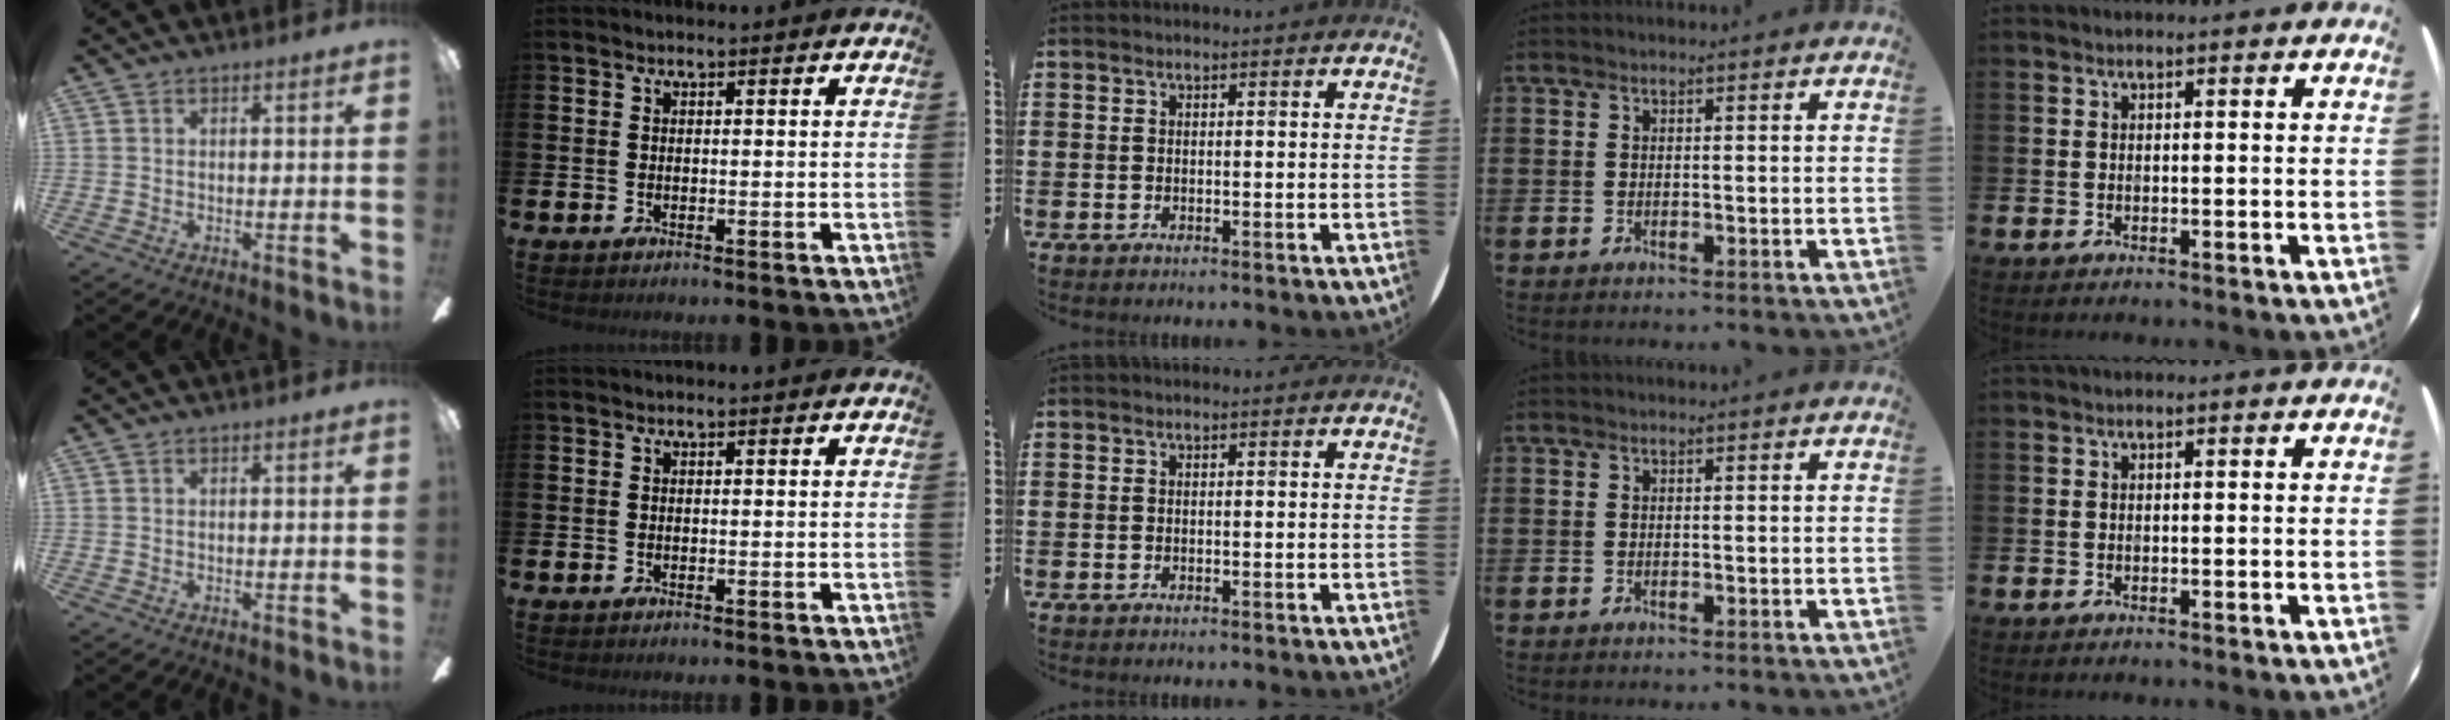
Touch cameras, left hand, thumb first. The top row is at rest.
{}